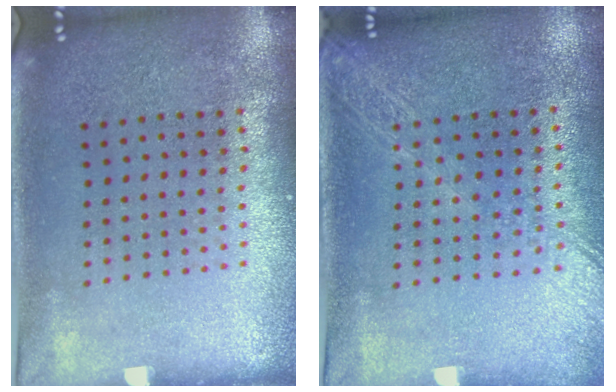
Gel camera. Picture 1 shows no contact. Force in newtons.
{"total": 1.9, "press": 1.7, "slide": 1.0}